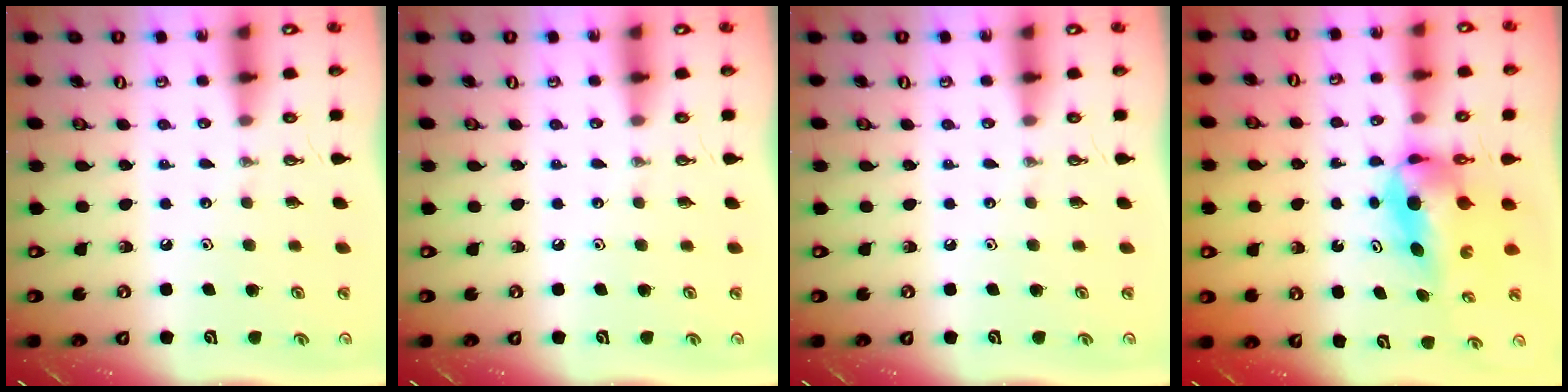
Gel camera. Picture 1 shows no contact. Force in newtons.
{"total": 0.0}
{"total": 0.0}
{"total": 6.4, "press": 6.1, "slide": 2.1}